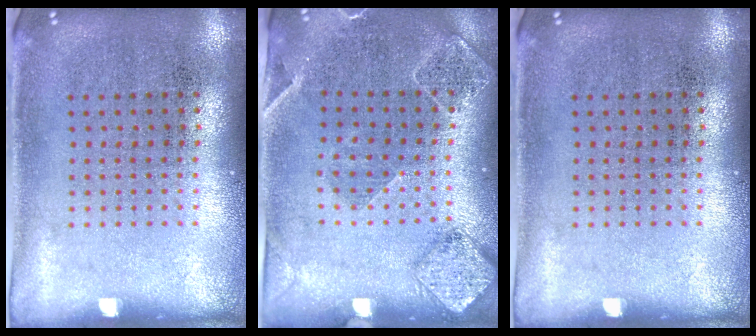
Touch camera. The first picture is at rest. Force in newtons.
{"total": 1.6, "press": 1.6, "slide": 0.3}
{"total": 0.0}